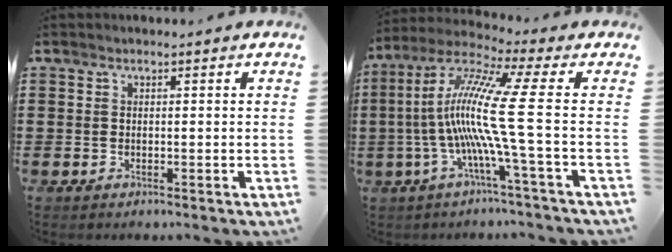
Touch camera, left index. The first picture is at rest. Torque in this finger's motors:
{"motor_torque": [2.14, 0.00, 1.05, 0.21]}